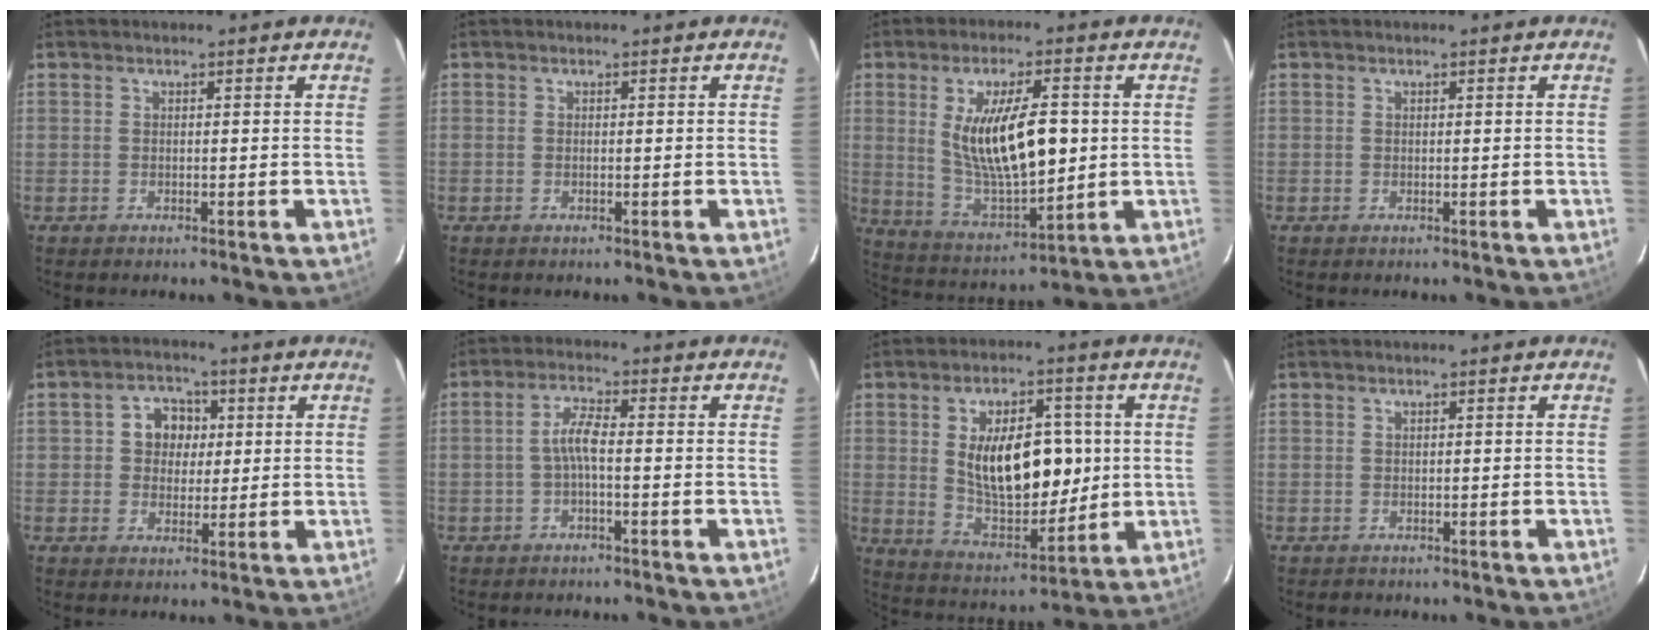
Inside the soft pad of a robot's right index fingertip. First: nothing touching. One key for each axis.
{"total": 0.0}
{"total": 15.6, "fx": 2.0, "fy": 5.7, "fz": 14.4, "tx": -0.262, "ty": -0.010, "tz": 0.053}
{"total": 0.0}
{"total": 5.8, "fx": 1.1, "fy": 5.2, "fz": 2.5, "tx": -0.041, "ty": 0.019, "tz": 0.019}
{"total": 3.4, "fx": -1.0, "fy": 0.5, "fz": 3.2, "tx": -0.068, "ty": 0.008, "tz": -0.020}
{"total": 15.8, "fx": 2.1, "fy": 8.5, "fz": 13.1, "tx": -0.225, "ty": 0.000, "tz": 0.053}
{"total": 0.7, "fx": -0.2, "fy": 0.7, "fz": -0.1, "tx": 0.001, "ty": 0.003, "tz": 0.002}